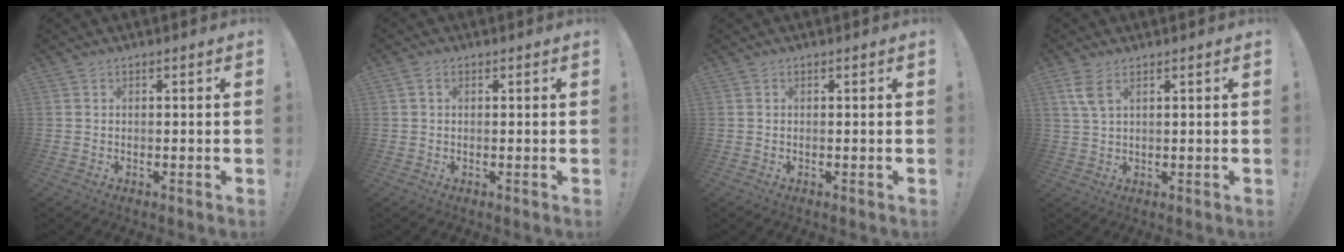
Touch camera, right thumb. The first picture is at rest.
{"total": 1.5, "force": [0.5, 1.1, 0.9], "torque": [-0.021, 0.006, 0.011]}
{"total": 0.0}
{"total": 5.2, "force": [2.6, 2.1, 4.0], "torque": [-0.076, -0.004, 0.049]}